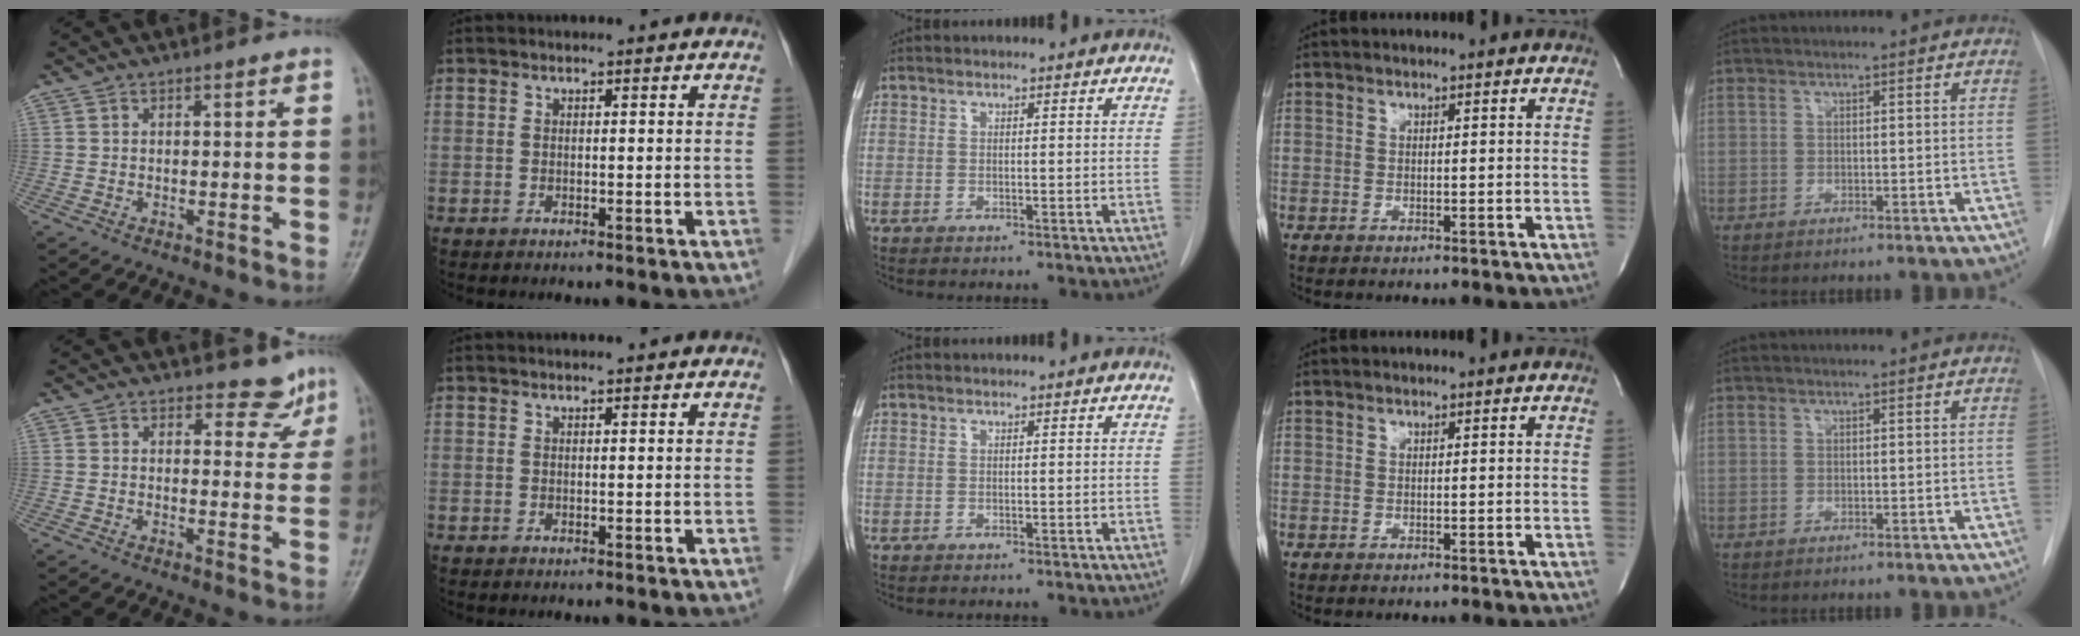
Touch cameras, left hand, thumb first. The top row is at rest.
{"thumb": {"total": 4.8, "force": [4.0, 2.5, 0.7], "torque": [0.018, -0.032, 0.040]}, "index": {"total": 0.6, "force": [0.5, 0.0, 0.3], "torque": [-0.007, 0.001, 0.008]}}